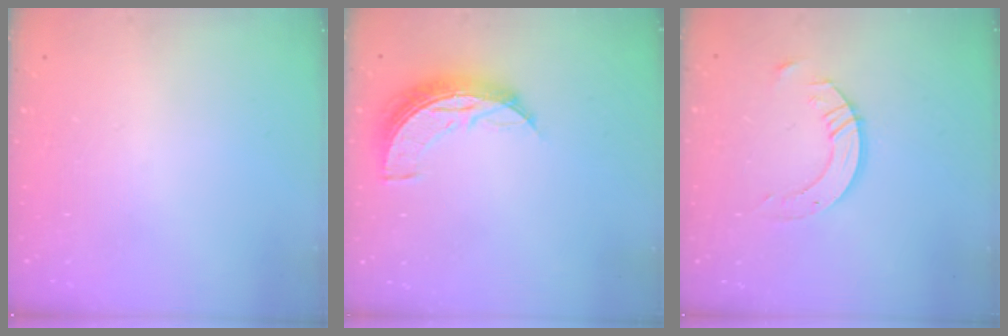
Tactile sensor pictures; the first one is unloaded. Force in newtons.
{"total": 10.1, "press": 10.1, "slide": 0.6}
{"total": 8.0, "press": 7.9, "slide": 0.7}